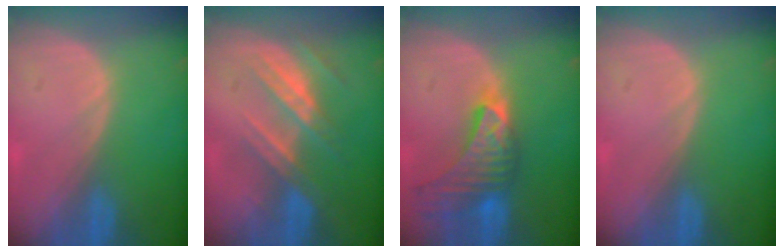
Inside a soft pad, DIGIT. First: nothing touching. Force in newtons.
{"total": 7.2, "press": 6.6, "slide": 2.8}
{"total": 9.2, "press": 8.2, "slide": 4.2}
{"total": 0.0}